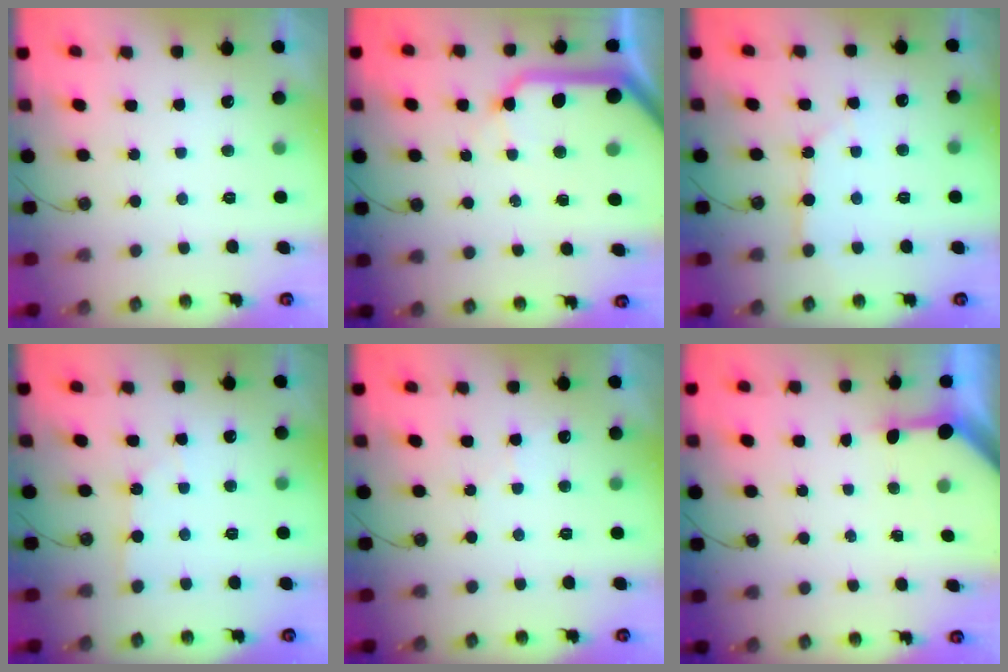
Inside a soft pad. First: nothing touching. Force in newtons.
{"total": 17.2, "press": 17.0, "slide": 2.3}
{"total": 2.9, "press": 2.8, "slide": 0.4}
{"total": 1.8, "press": 1.7, "slide": 0.3}
{"total": 6.1, "press": 6.0, "slide": 0.9}
{"total": 3.3, "press": 3.3, "slide": 0.4}